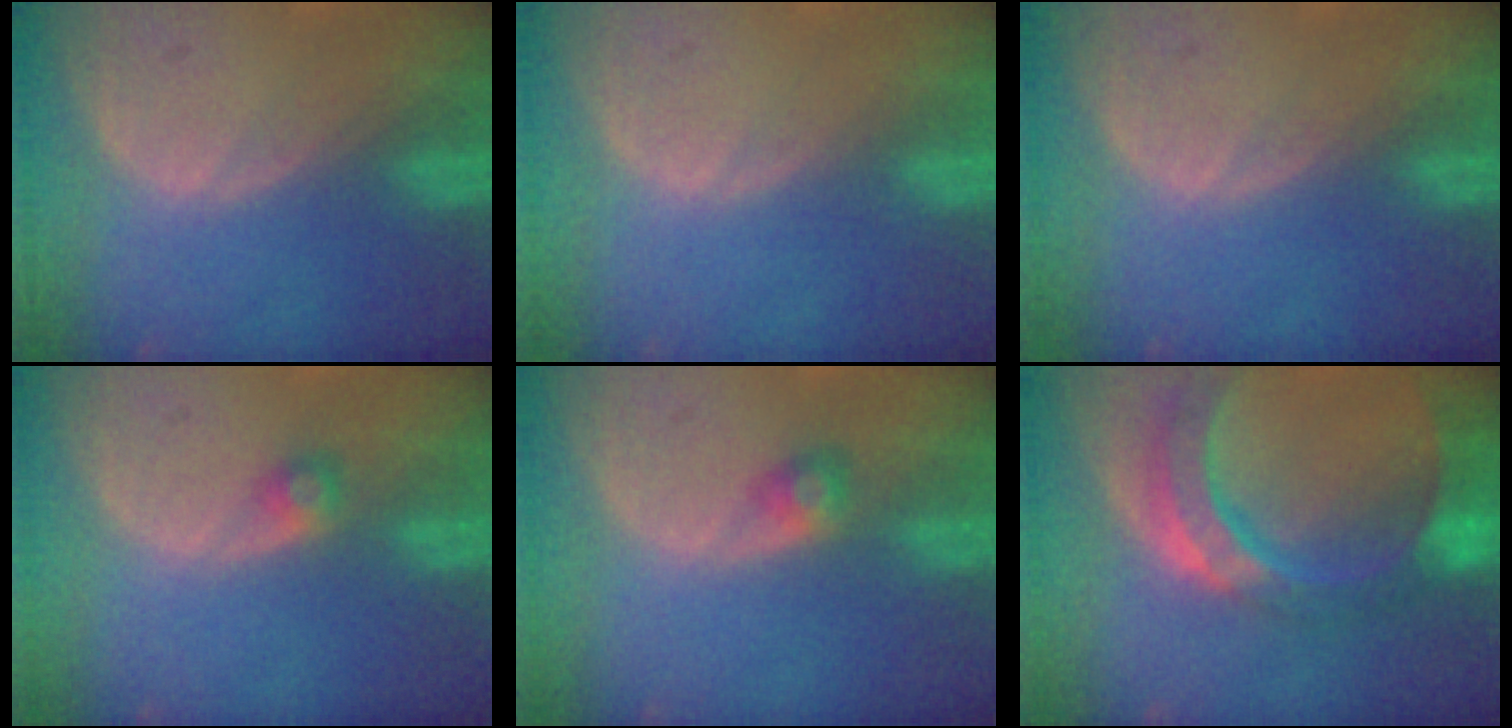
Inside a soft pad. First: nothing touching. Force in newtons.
{"total": 0.0}
{"total": 0.0}
{"total": 1.8, "press": 1.7, "slide": 0.3}
{"total": 2.1, "press": 2.1, "slide": 0.2}
{"total": 11.2, "press": 9.4, "slide": 6.0}